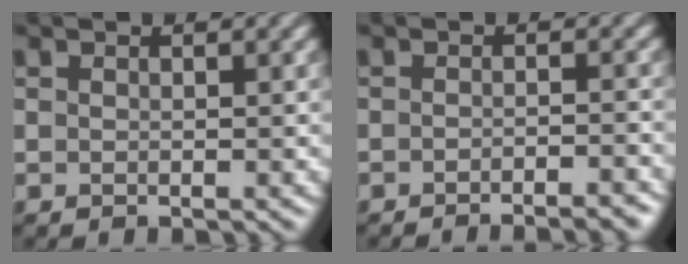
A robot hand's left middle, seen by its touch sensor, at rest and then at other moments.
{"total": 4.3, "force": [-3.3, 0.9, 2.6], "torque": [-0.020, 0.012, -0.035]}